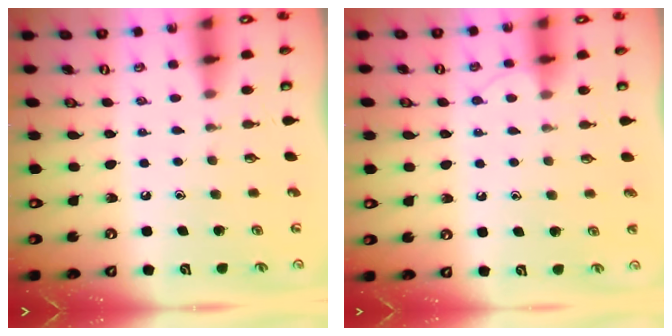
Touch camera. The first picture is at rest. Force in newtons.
{"total": 5.7, "press": 5.6, "slide": 0.6}